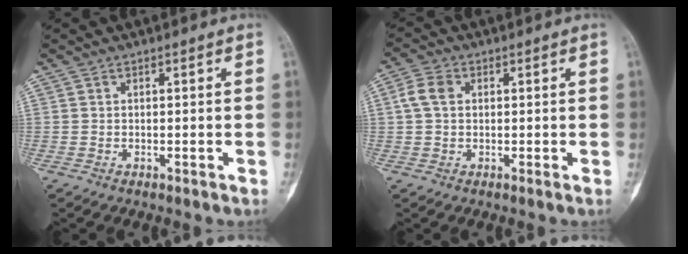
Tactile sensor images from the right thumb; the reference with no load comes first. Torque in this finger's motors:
{"motor_torque": [0.03, 0.03, 0.01, -0.01, 0.01]}